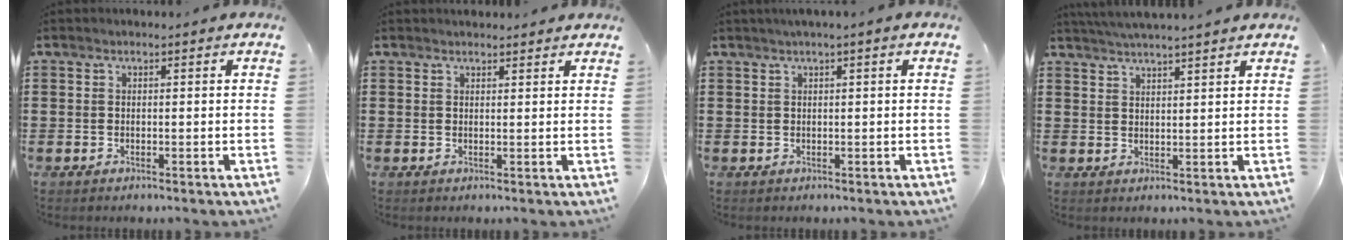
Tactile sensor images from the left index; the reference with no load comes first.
{"total": 1.0, "force": [0.9, 0.0, -0.3], "torque": [0.004, 0.001, 0.019]}
{"total": 1.0, "force": [0.4, -0.1, 0.9], "torque": [-0.017, -0.001, 0.008]}
{"total": 2.9, "force": [2.7, -0.9, 0.2], "torque": [-0.011, -0.008, 0.050]}